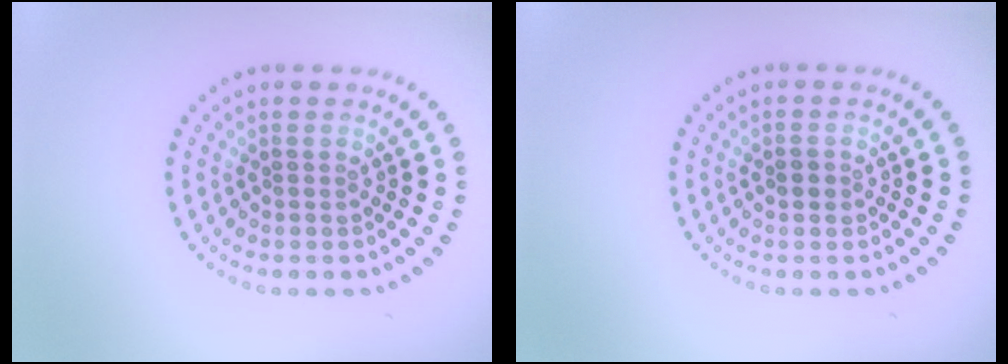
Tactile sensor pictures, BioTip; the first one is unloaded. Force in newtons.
{"total": 1.3, "press": 1.3, "slide": 0.1}